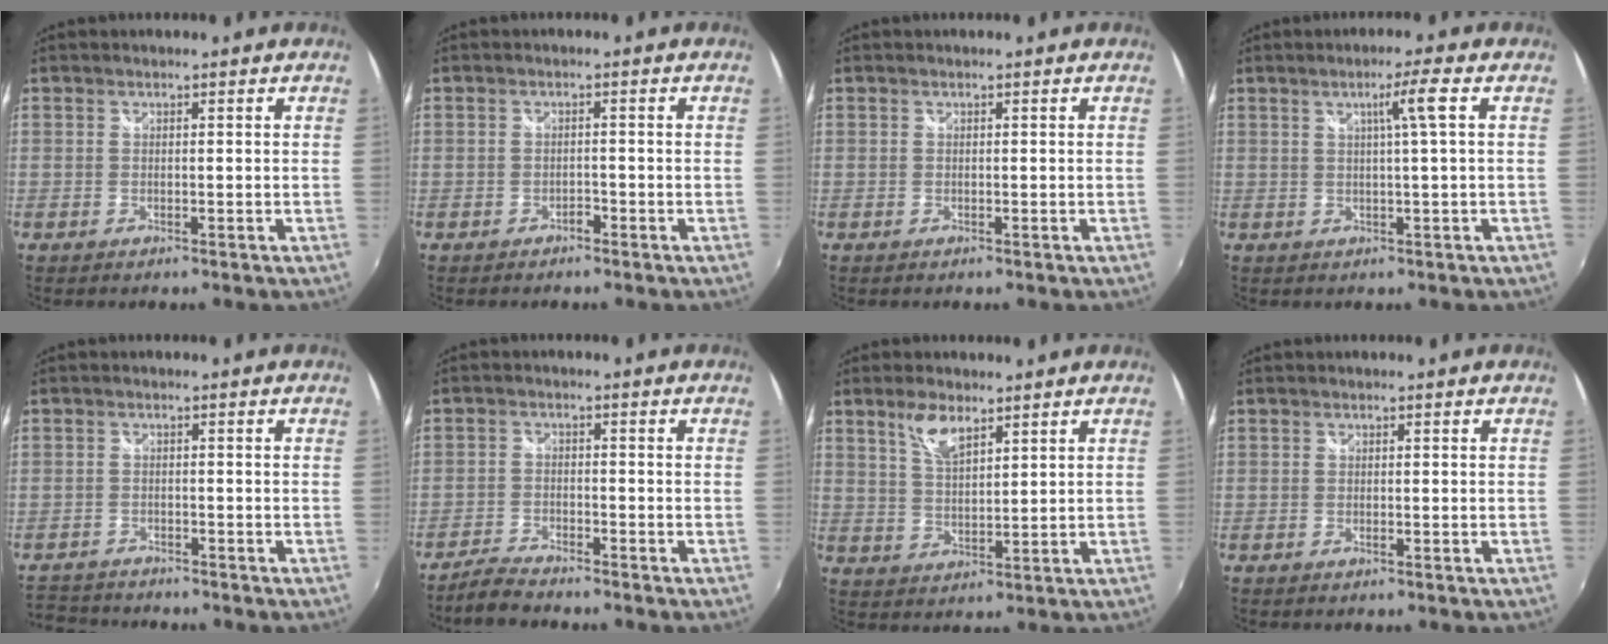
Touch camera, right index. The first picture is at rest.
{"total": 1.2, "force": [-1.0, 0.5, 0.3], "torque": [-0.007, 0.001, -0.016]}
{"total": 0.0}
{"total": 3.9, "force": [1.0, -1.0, 3.6], "torque": [-0.064, 0.000, 0.019]}
{"total": 5.5, "force": [-5.0, 2.1, 0.5], "torque": [-0.032, 0.003, -0.095]}
{"total": 4.7, "force": [-4.4, 0.8, 1.5], "torque": [-0.051, -0.009, -0.087]}
{"total": 5.9, "force": [3.8, 2.2, 3.9], "torque": [-0.073, 0.003, 0.075]}
{"total": 0.6, "force": [-0.3, -0.1, 0.5], "torque": [-0.009, 0.000, -0.005]}